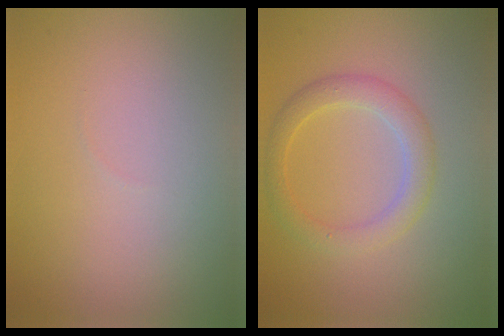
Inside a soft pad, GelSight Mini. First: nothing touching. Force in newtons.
{"total": 2.8, "press": 2.8, "slide": 0.0}